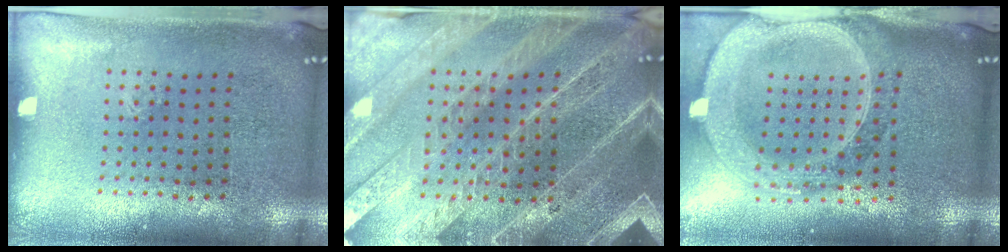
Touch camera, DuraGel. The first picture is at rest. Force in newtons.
{"total": 4.4, "press": 3.9, "slide": 2.1}
{"total": 3.1, "press": 2.6, "slide": 1.7}